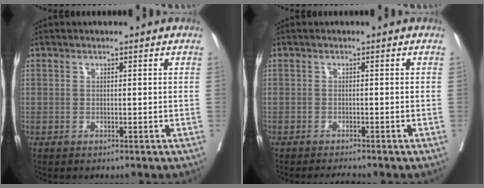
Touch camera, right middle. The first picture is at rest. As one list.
[{"total": 2.0, "force": [-1.9, -0.6, 0.3], "torque": [-0.005, -0.009, -0.030]}]